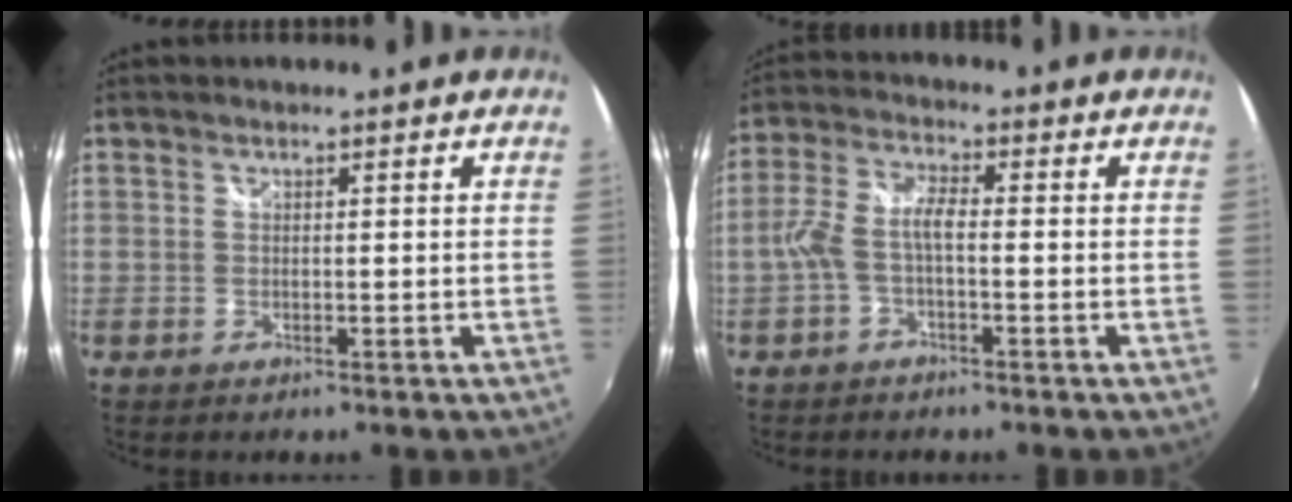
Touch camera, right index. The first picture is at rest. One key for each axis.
{"total": 5.1, "fx": -1.6, "fy": 1.4, "fz": 4.6, "tx": -0.109, "ty": 0.012, "tz": -0.031}